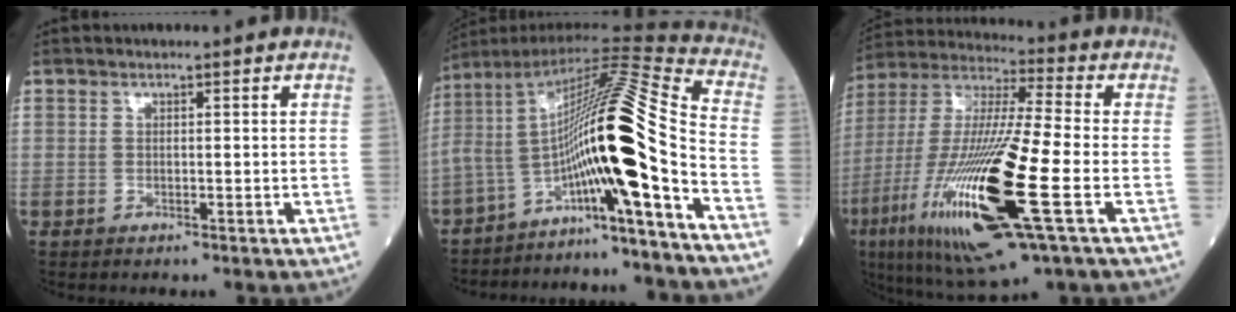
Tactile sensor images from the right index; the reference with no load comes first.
{"total": 18.2, "force": [-8.6, -2.4, 15.8], "torque": [-0.264, 0.030, -0.152]}
{"total": 24.5, "force": [-7.5, 2.6, 23.2], "torque": [-0.500, -0.044, -0.137]}